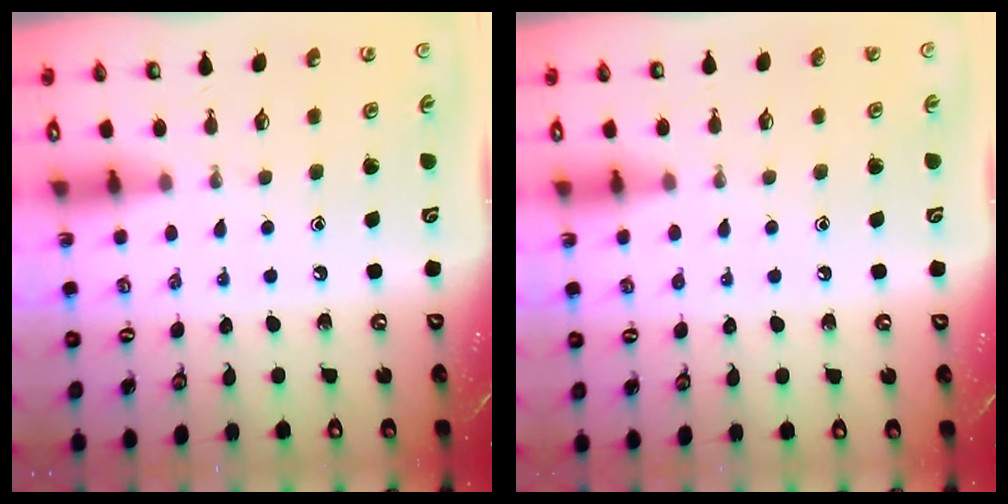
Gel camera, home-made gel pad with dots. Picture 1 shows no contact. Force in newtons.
{"total": 2.0, "press": 2.0, "slide": 0.2}